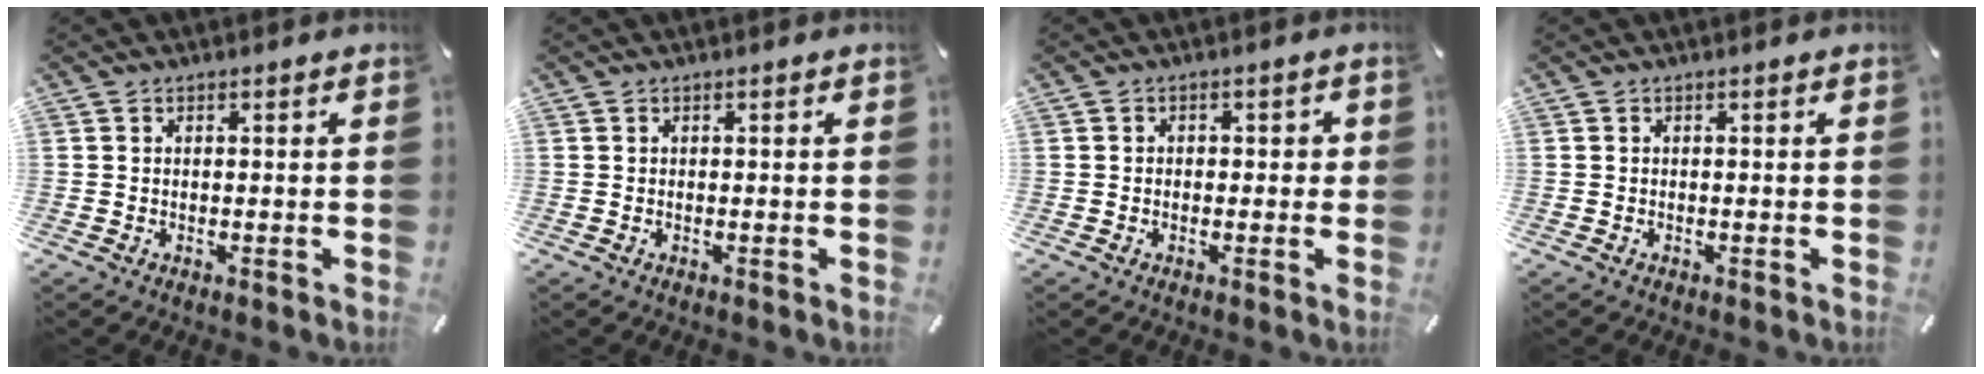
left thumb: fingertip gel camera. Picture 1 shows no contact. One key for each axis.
{"total": 0.0}
{"total": 1.6, "fx": -0.7, "fy": 1.2, "fz": 0.7, "tx": -0.015, "ty": 0.008, "tz": -0.017}
{"total": 0.0}